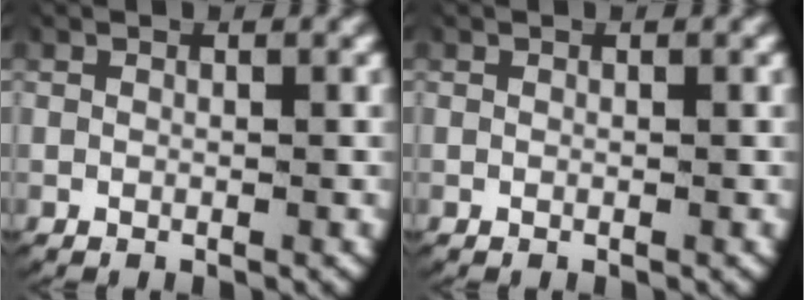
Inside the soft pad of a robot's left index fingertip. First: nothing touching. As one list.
[{"total": 0.0}]